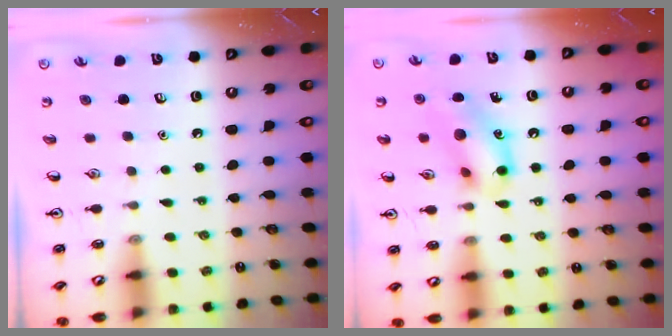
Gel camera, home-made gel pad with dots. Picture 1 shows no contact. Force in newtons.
{"total": 12.7, "press": 12.6, "slide": 1.9}